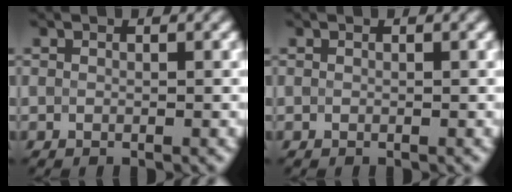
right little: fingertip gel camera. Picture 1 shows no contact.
{"total": 0.0}